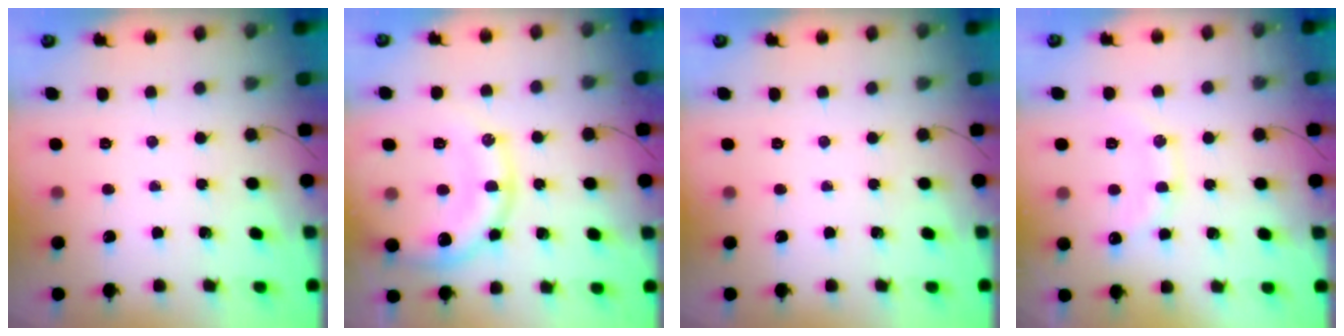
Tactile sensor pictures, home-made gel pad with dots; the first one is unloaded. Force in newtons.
{"total": 16.8, "press": 16.8, "slide": 0.8}
{"total": 0.0}
{"total": 12.9, "press": 12.9, "slide": 1.0}